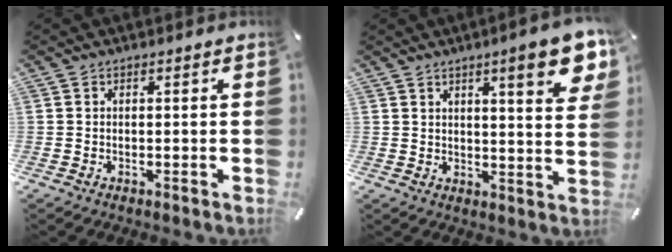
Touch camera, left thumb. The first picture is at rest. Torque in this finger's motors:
{"motor_torque": [2.35, 2.65, 1.91, -0.86, 0.21]}